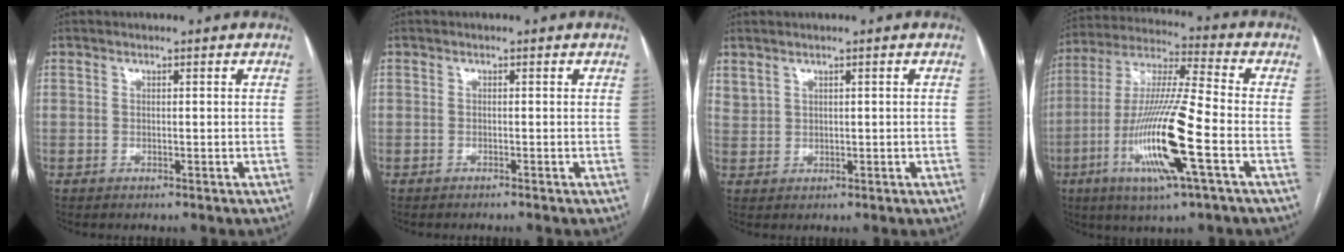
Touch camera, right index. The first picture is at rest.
{"total": 0.6, "force": [-0.5, -0.3, 0.2], "torque": [-0.004, 0.002, -0.012]}
{"total": 1.9, "force": [1.4, 1.0, 0.7], "torque": [-0.020, 0.010, 0.039]}
{"total": 17.2, "force": [-5.6, 0.5, 16.2], "torque": [-0.328, -0.016, -0.107]}